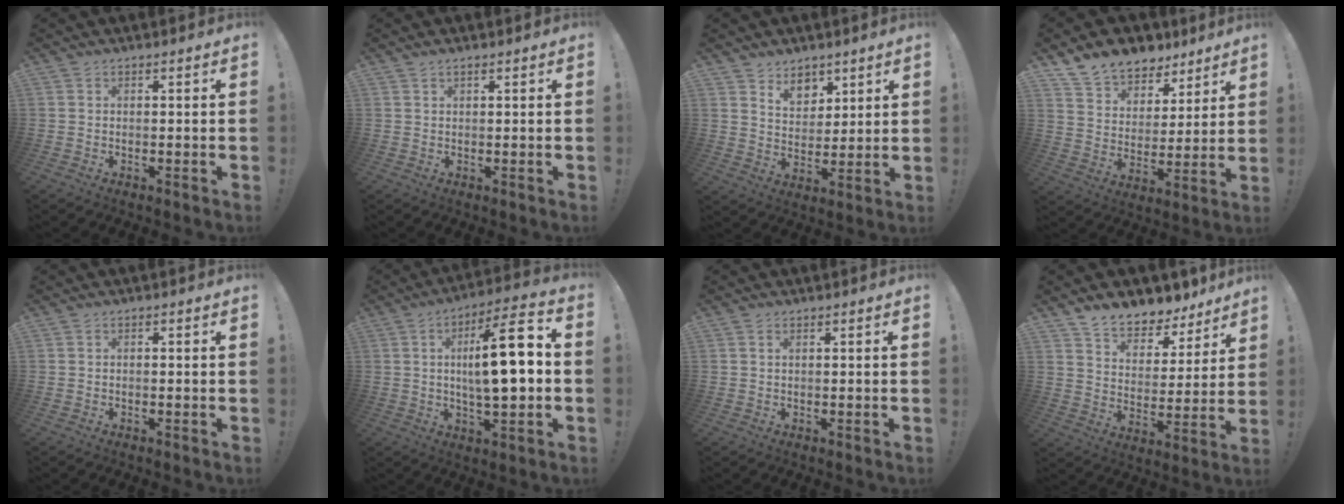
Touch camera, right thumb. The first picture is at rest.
{"total": 1.0, "force": [0.8, 0.3, 0.5], "torque": [-0.008, -0.001, 0.014]}
{"total": 8.4, "force": [5.8, 5.8, 1.6], "torque": [-0.017, -0.044, 0.112]}
{"total": 11.4, "force": [9.2, 6.4, 2.1], "torque": [-0.047, -0.071, 0.176]}
{"total": 0.7, "force": [-0.6, 0.2, 0.2], "torque": [-0.005, 0.001, -0.011]}
{"total": 17.0, "force": [1.0, 4.8, 16.3], "torque": [-0.249, -0.003, 0.005]}
{"total": 0.5, "force": [0.3, 0.3, 0.4], "torque": [-0.009, 0.001, 0.005]}
{"total": 9.3, "force": [8.4, 3.7, 1.6], "torque": [-0.032, -0.079, 0.155]}